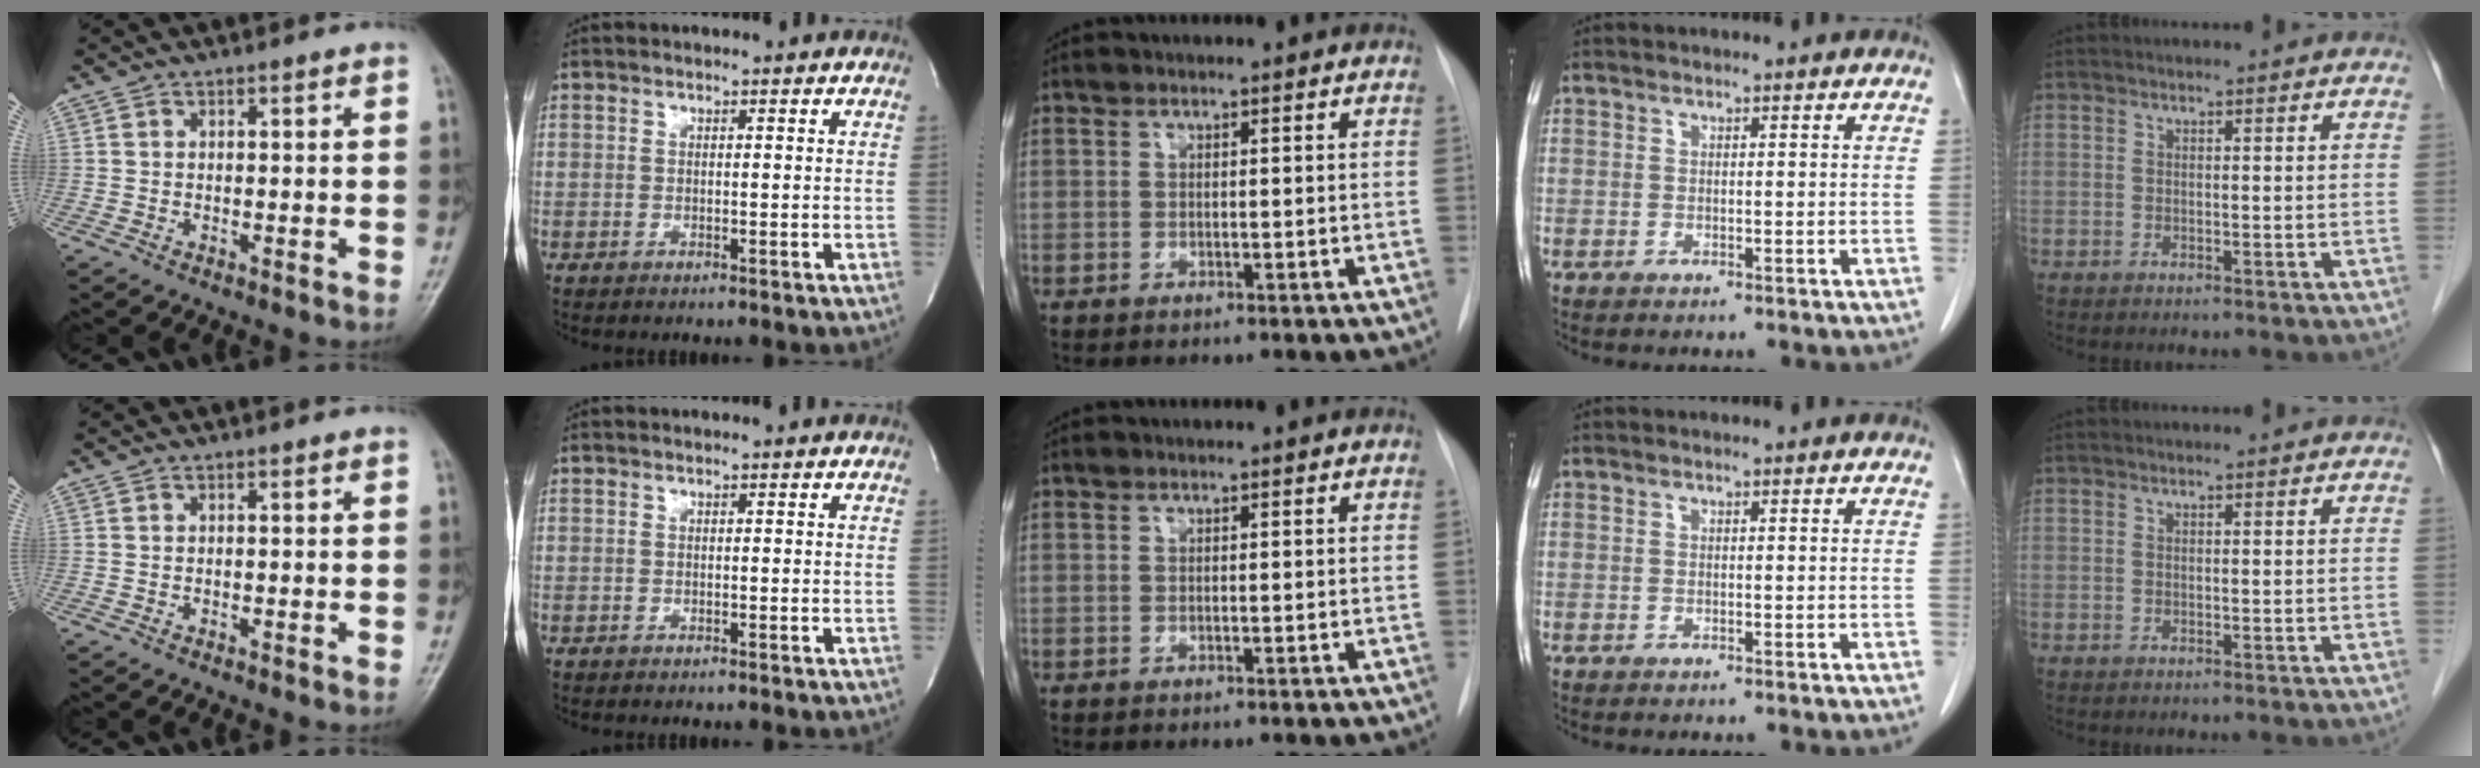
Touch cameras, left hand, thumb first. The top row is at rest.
{}